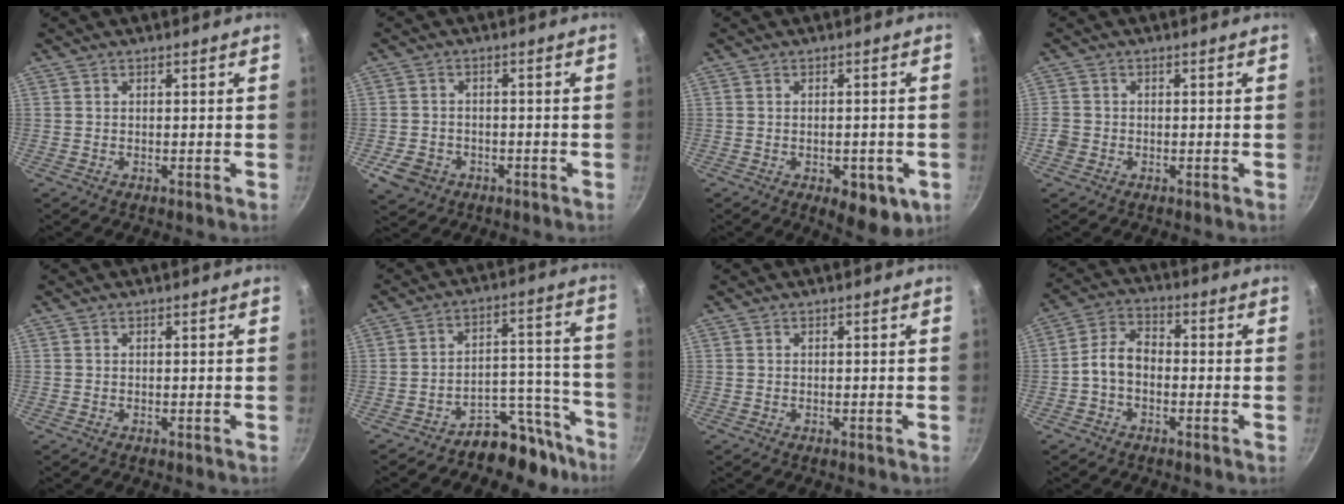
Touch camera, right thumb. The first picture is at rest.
{"total": 5.6, "force": [-2.5, 4.4, 2.4], "torque": [-0.046, 0.022, -0.035]}
{"total": 8.6, "force": [-3.1, 4.2, 6.9], "torque": [-0.066, 0.002, -0.033]}
{"total": 2.4, "force": [-0.9, 2.1, 0.9], "torque": [-0.013, 0.009, -0.019]}
{"total": 0.0}
{"total": 12.0, "force": [-9.9, 6.1, 3.2], "torque": [0.032, 0.121, -0.151]}
{"total": 0.0}
{"total": 6.5, "force": [-1.4, 4.4, 4.5], "torque": [-0.074, 0.032, -0.039]}